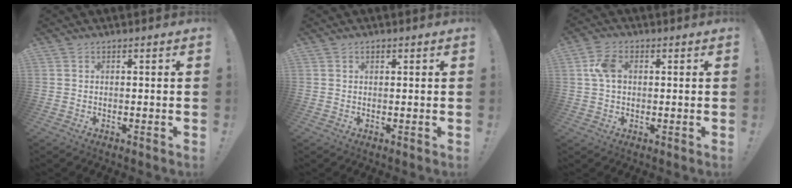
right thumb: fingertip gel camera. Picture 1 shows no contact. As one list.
[{"total": 0.6, "force": [0.4, 0.4, 0.3], "torque": [-0.003, 0.001, 0.006]}, {"total": 6.9, "force": [1.2, 4.6, 5.0], "torque": [-0.092, 0.008, 0.025]}]